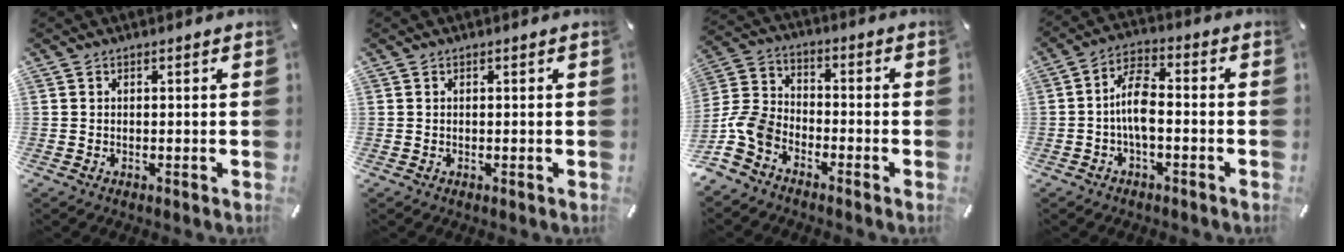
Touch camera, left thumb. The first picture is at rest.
{"total": 0.0}
{"total": 9.3, "force": [-6.1, 5.9, 3.7], "torque": [-0.094, 0.027, -0.119]}
{"total": 8.3, "force": [-1.8, 3.8, 7.1], "torque": [-0.139, 0.012, -0.031]}